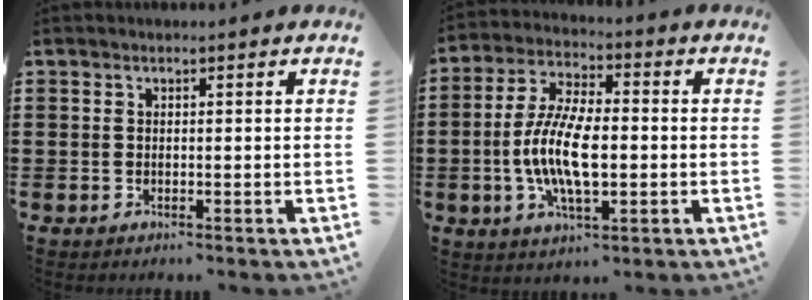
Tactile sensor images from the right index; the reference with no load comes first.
{"total": 10.9, "force": [-1.6, 4.4, 9.9], "torque": [-0.215, -0.009, -0.033]}